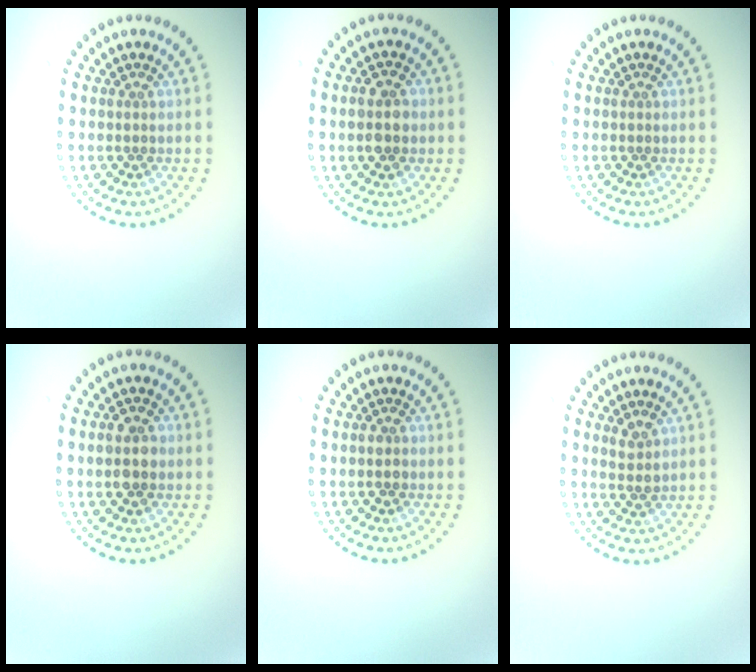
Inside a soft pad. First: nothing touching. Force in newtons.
{"total": 2.8, "press": 2.8, "slide": 0.1}
{"total": 0.0}
{"total": 2.8, "press": 2.8, "slide": 0.1}
{"total": 1.1, "press": 1.0, "slide": 0.3}
{"total": 1.4, "press": 1.2, "slide": 0.7}